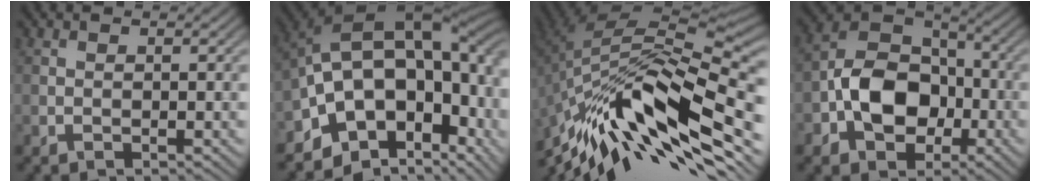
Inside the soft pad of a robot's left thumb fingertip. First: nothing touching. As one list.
[{"total": 17.0, "force": [-2.0, 11.1, 12.6], "torque": [-0.192, -0.024, -0.006]}, {"total": 16.6, "force": [-8.1, 5.9, 13.2], "torque": [-0.249, 0.007, -0.159]}, {"total": 10.6, "force": [-3.0, 7.6, 6.7], "torque": [-0.131, 0.003, -0.073]}]